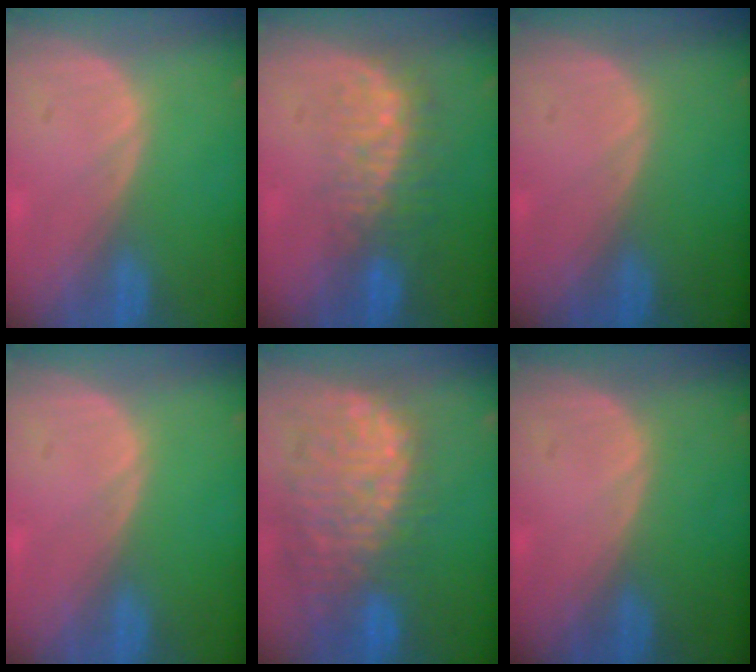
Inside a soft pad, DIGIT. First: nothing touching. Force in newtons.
{"total": 8.3, "press": 7.4, "slide": 3.7}
{"total": 0.0}
{"total": 0.0}
{"total": 12.5, "press": 11.0, "slide": 5.9}
{"total": 0.0}